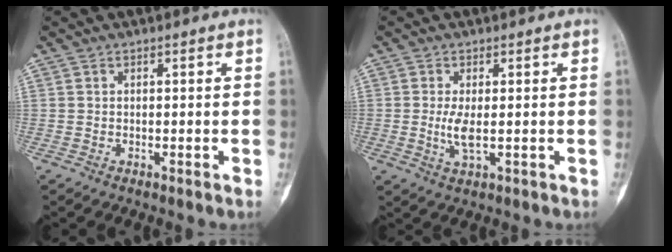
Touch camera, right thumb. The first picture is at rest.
{"total": 3.8, "force": [-0.3, 1.6, 3.4], "torque": [-0.071, -0.008, -0.005]}